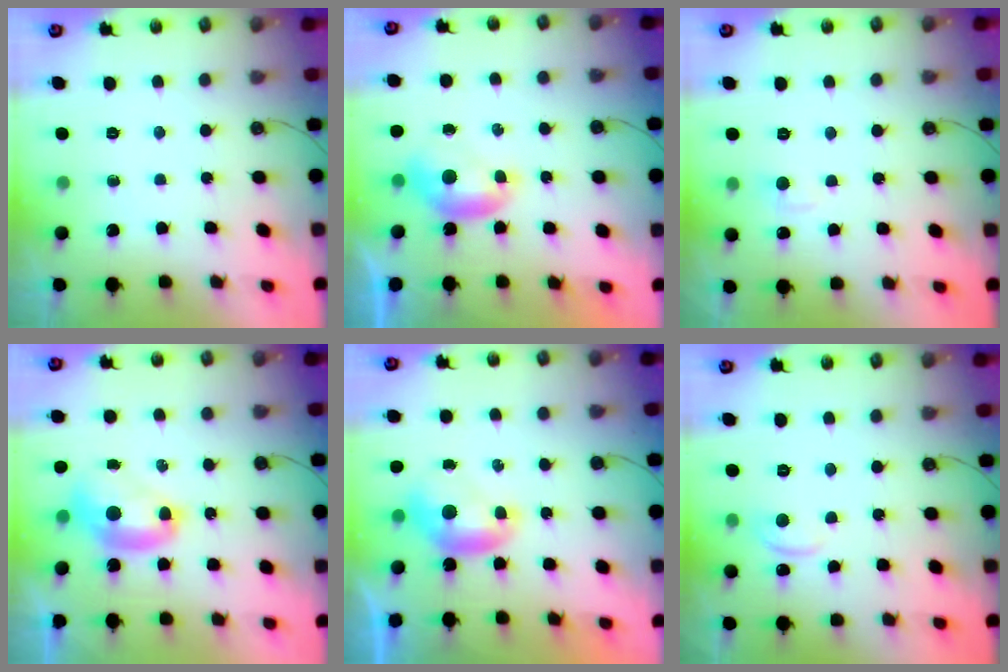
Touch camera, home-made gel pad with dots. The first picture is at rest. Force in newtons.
{"total": 0.7, "press": 0.6, "slide": 0.3}
{"total": 1.6, "press": 1.5, "slide": 0.6}
{"total": 2.7, "press": 2.7, "slide": 0.1}
{"total": 0.0}
{"total": 1.4, "press": 1.4, "slide": 0.5}